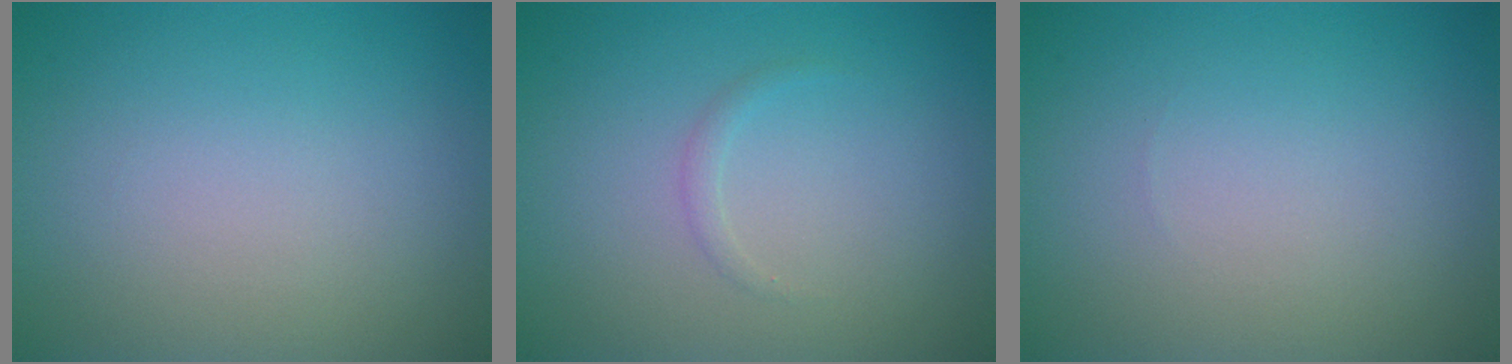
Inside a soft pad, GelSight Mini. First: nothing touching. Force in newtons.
{"total": 0.7, "press": 0.7, "slide": 0.0}
{"total": 0.0}